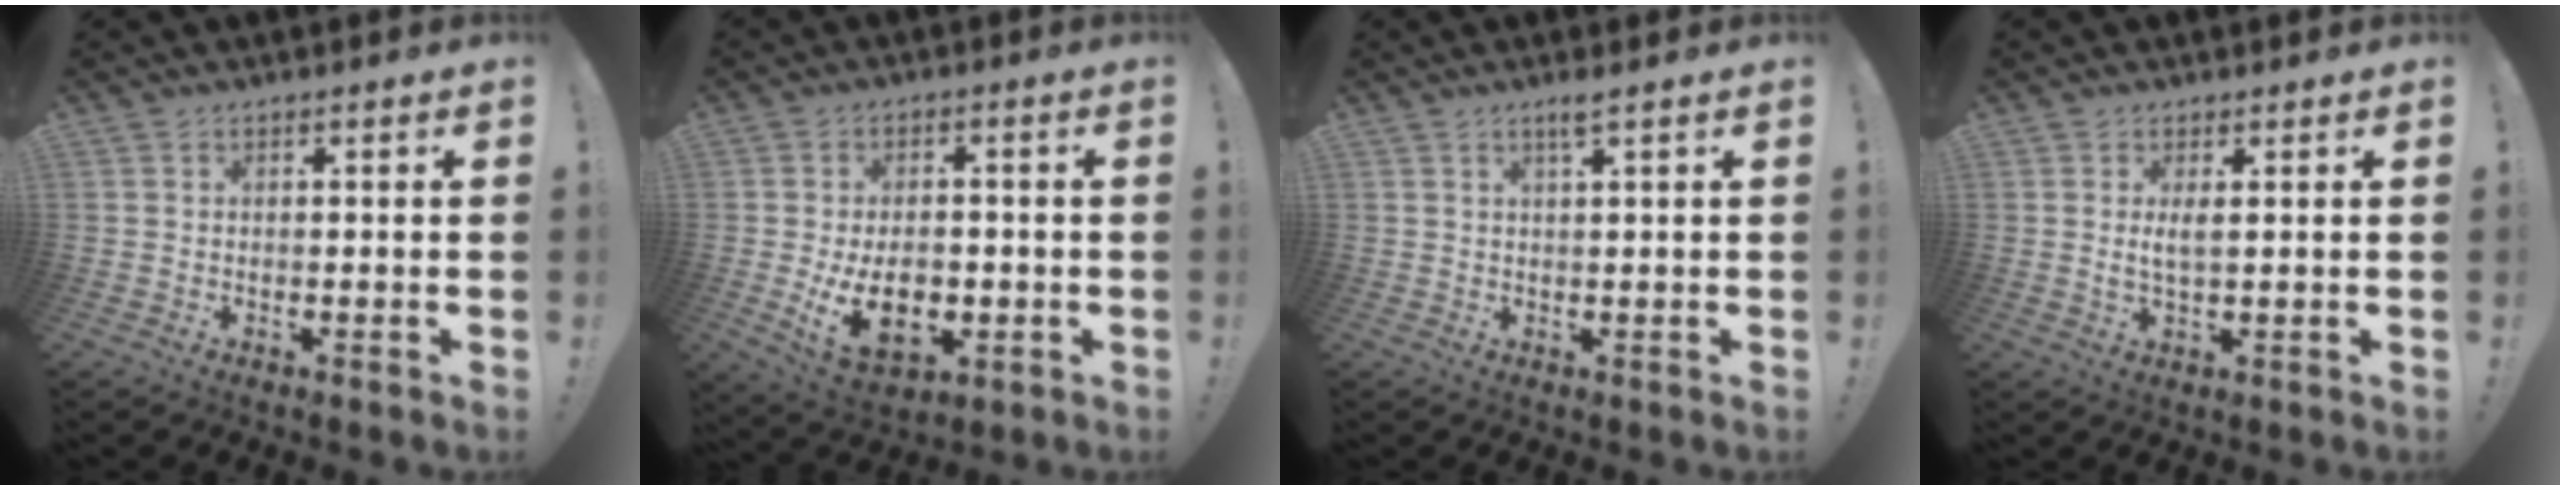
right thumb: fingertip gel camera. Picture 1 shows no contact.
{"total": 13.1, "force": [-2.6, 8.4, 9.6], "torque": [-0.146, 0.003, -0.040]}
{"total": 2.4, "force": [1.4, -0.3, 1.9], "torque": [-0.040, -0.001, 0.023]}
{"total": 3.1, "force": [0.7, 0.6, 3.0], "torque": [-0.052, -0.006, 0.010]}